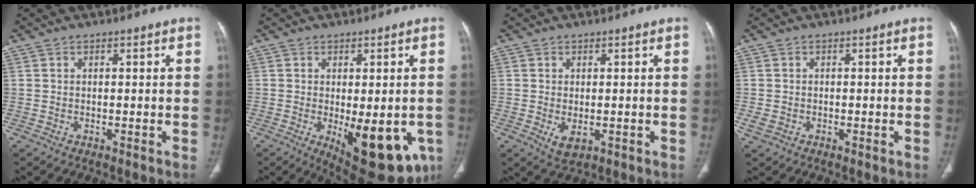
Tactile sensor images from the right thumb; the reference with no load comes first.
{"total": 16.0, "force": [-4.9, 6.9, 13.6], "torque": [-0.137, -0.015, -0.046]}
{"total": 3.2, "force": [-0.7, 1.8, 2.5], "torque": [-0.041, -0.007, -0.001]}
{"total": 1.7, "force": [-0.4, 1.3, 1.0], "torque": [-0.024, 0.001, -0.007]}